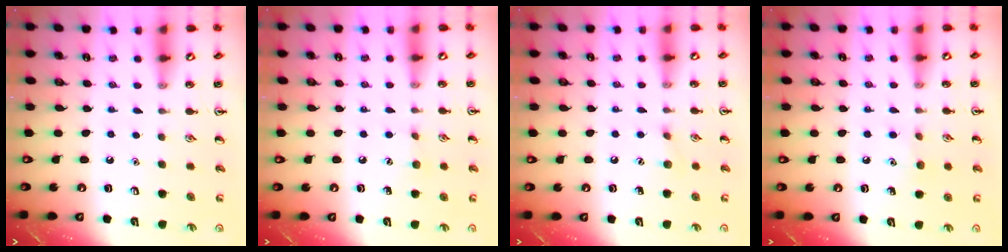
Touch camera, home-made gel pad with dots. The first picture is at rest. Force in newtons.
{"total": 5.2, "press": 4.9, "slide": 1.6}
{"total": 5.7, "press": 5.5, "slide": 1.7}
{"total": 5.5, "press": 5.2, "slide": 1.8}